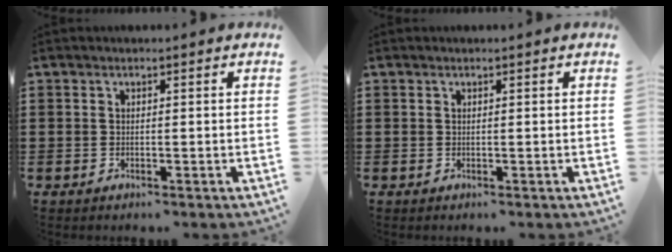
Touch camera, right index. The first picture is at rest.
{"total": 0.0}